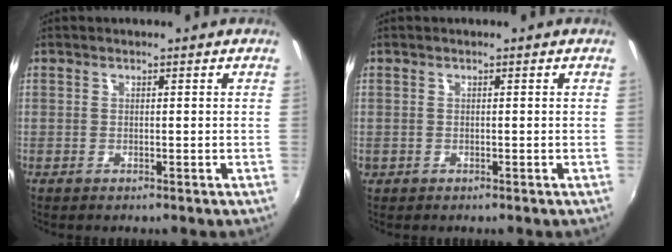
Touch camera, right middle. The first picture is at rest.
{"total": 0.5, "force": [-0.1, 0.5, 0.1], "torque": [-0.001, -0.002, -0.003]}